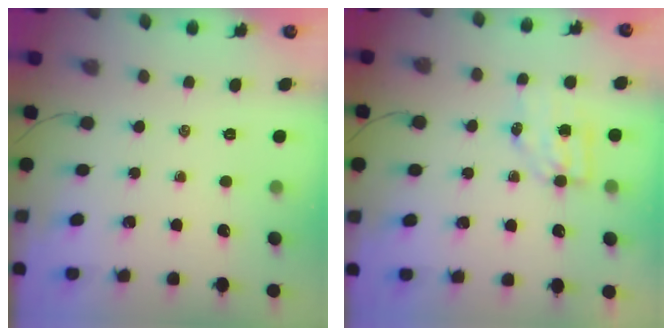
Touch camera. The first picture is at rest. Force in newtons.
{"total": 6.0, "press": 6.0, "slide": 0.7}